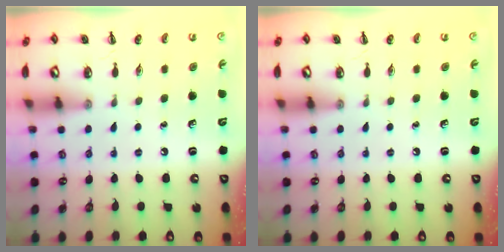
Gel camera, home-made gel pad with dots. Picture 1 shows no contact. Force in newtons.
{"total": 0.0}